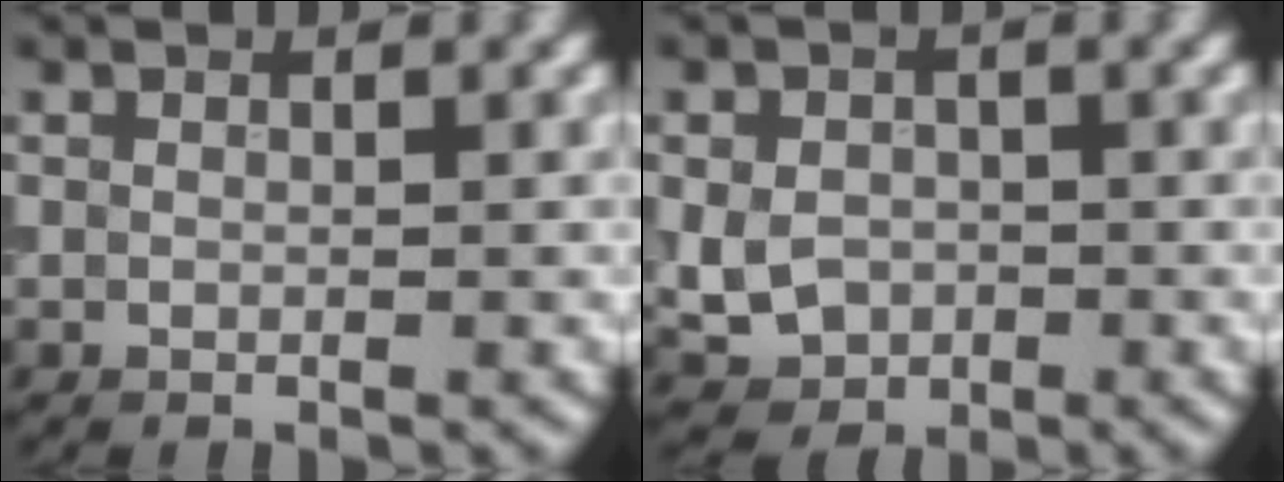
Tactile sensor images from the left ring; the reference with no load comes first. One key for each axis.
{"total": 3.7, "fx": -0.6, "fy": 3.0, "fz": 2.0, "tx": -0.041, "ty": -0.006, "tz": -0.012}